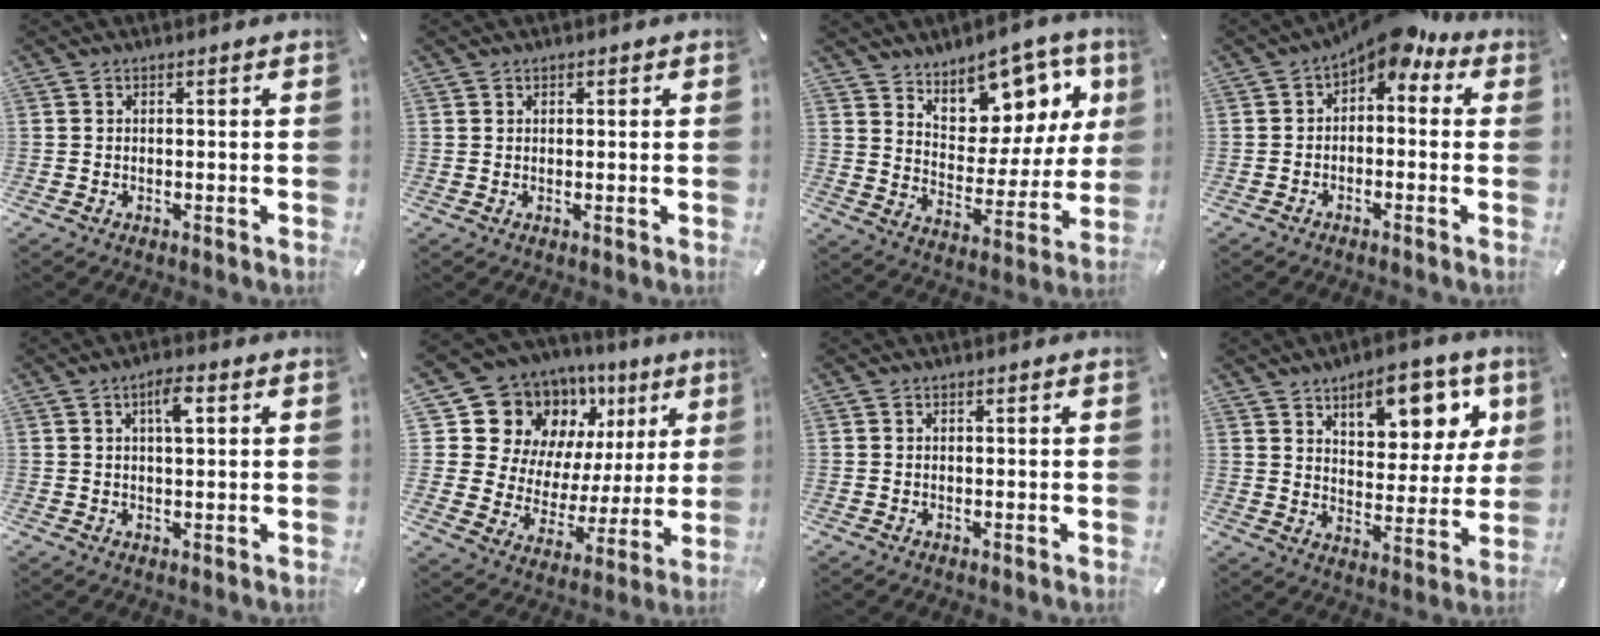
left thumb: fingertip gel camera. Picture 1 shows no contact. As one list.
[{"total": 0.7, "force": [0.4, 0.7, 0.0], "torque": [0.002, 0.003, 0.007]}, {"total": 12.2, "force": [9.2, 7.3, 3.3], "torque": [-0.037, -0.096, 0.166]}, {"total": 5.0, "force": [2.8, 2.8, 3.0], "torque": [-0.056, -0.017, 0.044]}, {"total": 4.3, "force": [1.4, 1.3, 3.8], "torque": [-0.065, 0.002, 0.018]}, {"total": 17.2, "force": [10.0, 12.6, 6.2], "torque": [-0.099, -0.089, 0.194]}, {"total": 0.0}, {"total": 13.5, "force": [7.9, 7.3, 8.1], "torque": [-0.095, -0.045, 0.133]}]